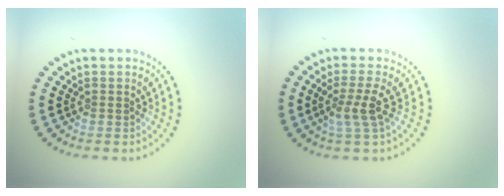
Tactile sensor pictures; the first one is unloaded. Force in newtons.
{"total": 2.4, "press": 1.9, "slide": 1.5}